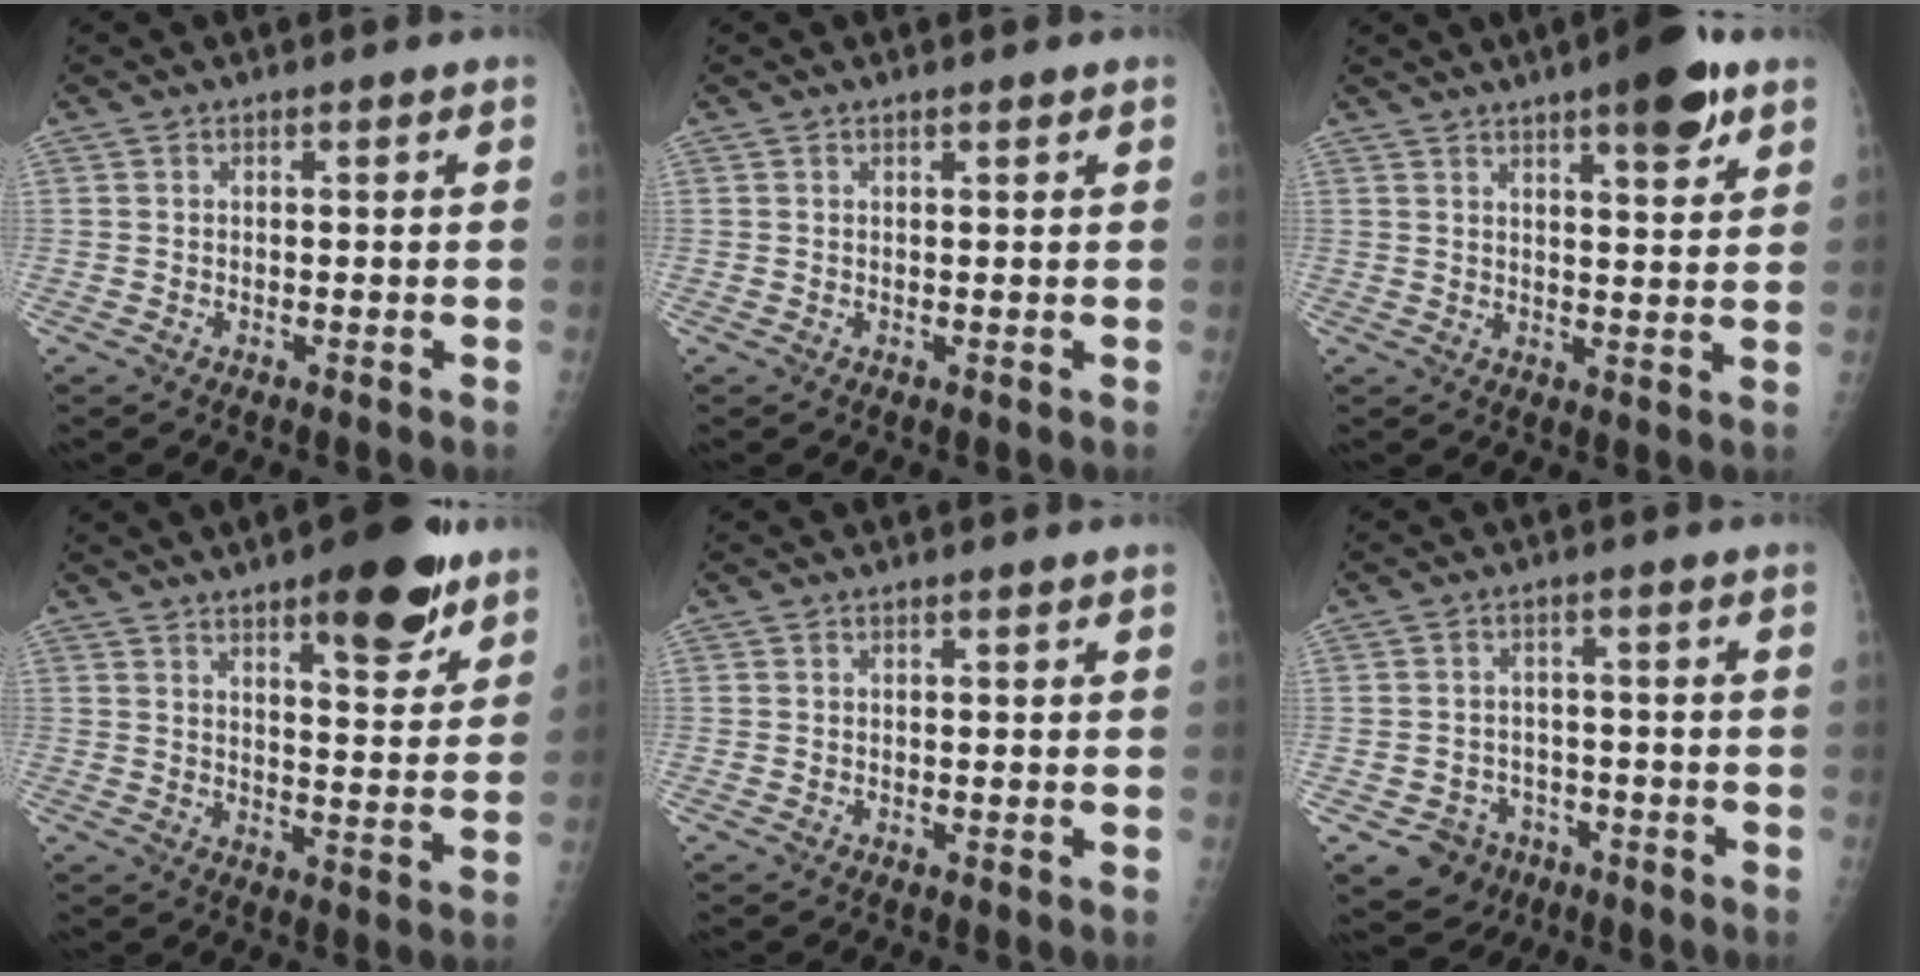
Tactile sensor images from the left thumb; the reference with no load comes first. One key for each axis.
{"total": 0.6, "fx": 0.5, "fy": 0.1, "fz": 0.4, "tx": -0.007, "ty": -0.002, "tz": 0.008}
{"total": 9.7, "fx": 5.8, "fy": 2.4, "fz": 7.4, "tx": -0.089, "ty": -0.026, "tz": 0.078}
{"total": 13.8, "fx": 8.5, "fy": 4.3, "fz": 9.9, "tx": -0.104, "ty": -0.045, "tz": 0.119}
{"total": 0.0}
{"total": 7.4, "fx": -3.8, "fy": 6.2, "fz": 1.4, "tx": -0.011, "ty": 0.030, "tz": -0.046}